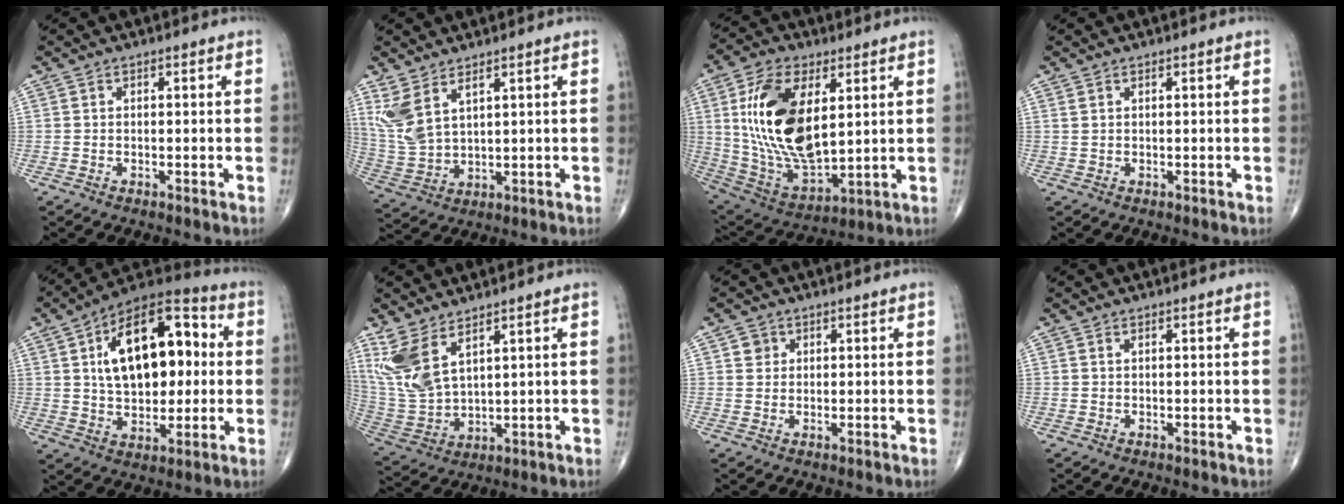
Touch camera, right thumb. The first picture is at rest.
{"total": 8.0, "force": [4.6, 3.5, 5.5], "torque": [-0.122, -0.017, 0.108]}
{"total": 20.8, "force": [4.7, 10.7, 17.2], "torque": [-0.322, -0.023, 0.096]}
{"total": 0.6, "force": [0.4, 0.2, 0.4], "torque": [-0.009, 0.005, 0.011]}
{"total": 21.6, "force": [3.7, 12.1, 17.5], "torque": [-0.244, 0.022, 0.055]}
{"total": 10.2, "force": [6.0, 4.4, 6.9], "torque": [-0.155, -0.027, 0.144]}
{"total": 2.1, "force": [0.8, 1.9, 0.4], "torque": [0.005, -0.003, 0.008]}
{"total": 0.0}